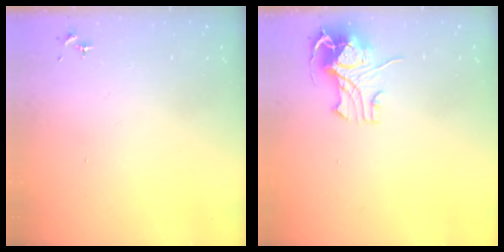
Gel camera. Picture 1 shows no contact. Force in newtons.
{"total": 10.7, "press": 10.6, "slide": 1.4}